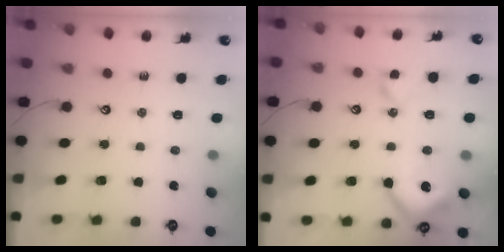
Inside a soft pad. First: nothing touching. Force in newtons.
{"total": 11.0, "press": 11.0, "slide": 1.1}